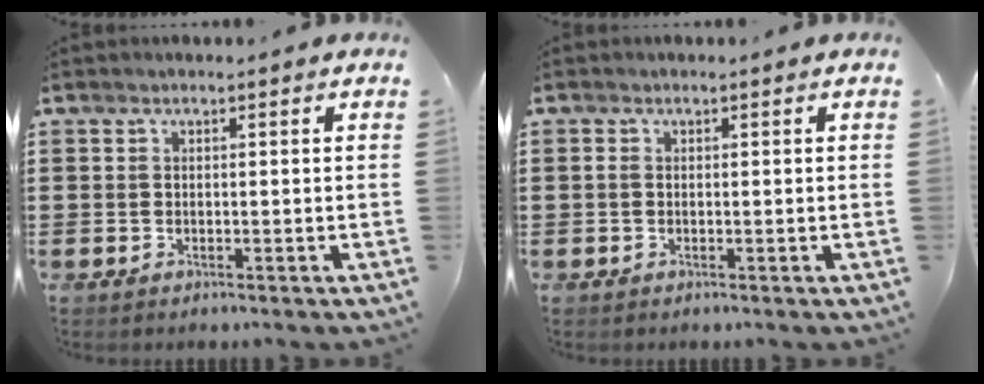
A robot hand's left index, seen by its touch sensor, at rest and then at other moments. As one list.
[{"total": 0.6, "force": [-0.1, 0.2, 0.5], "torque": [-0.011, -0.002, -0.002]}]